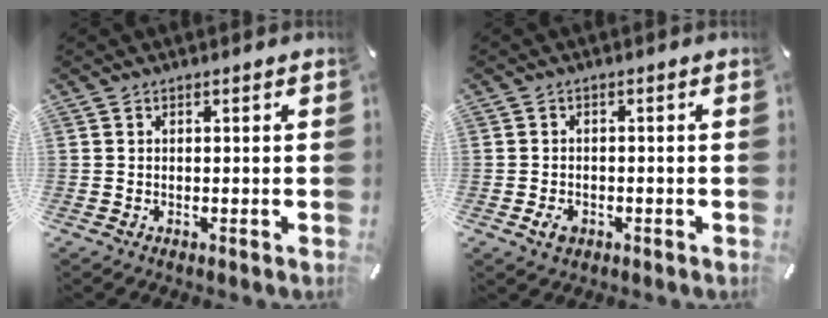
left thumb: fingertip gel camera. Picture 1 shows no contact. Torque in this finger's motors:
{"motor_torque": [-0.10, 0.53, 0.05, -0.03, 0.05]}